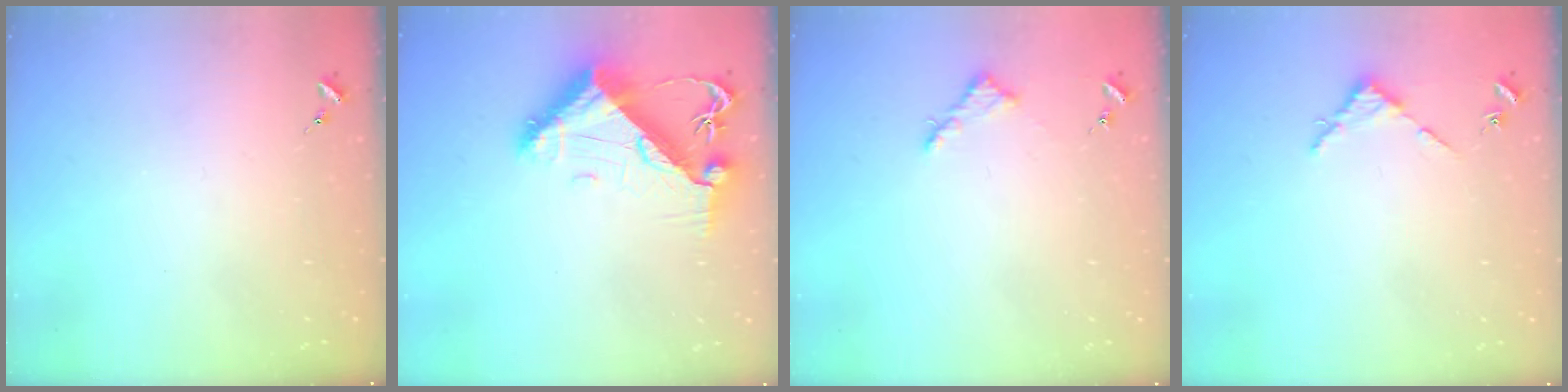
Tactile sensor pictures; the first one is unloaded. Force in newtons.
{"total": 10.5, "press": 10.4, "slide": 1.3}
{"total": 5.6, "press": 5.6, "slide": 0.6}
{"total": 2.7, "press": 2.7, "slide": 0.3}